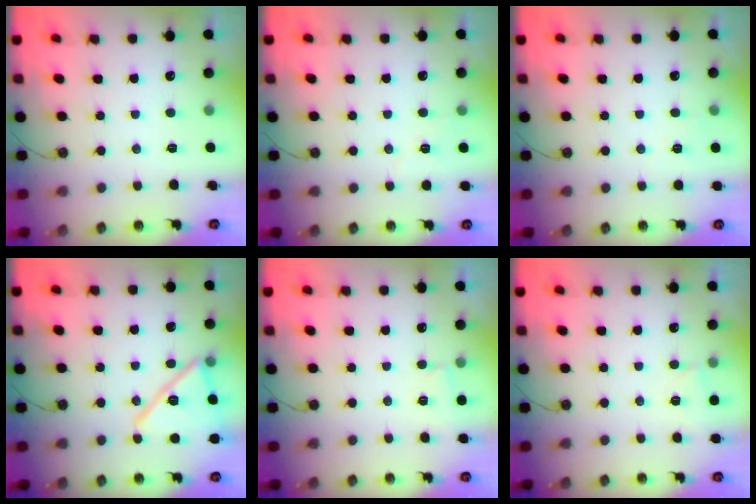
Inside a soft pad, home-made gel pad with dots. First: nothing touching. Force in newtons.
{"total": 5.9, "press": 5.4, "slide": 2.4}
{"total": 7.9, "press": 4.8, "slide": 6.3}
{"total": 14.9, "press": 14.7, "slide": 2.5}
{"total": 2.1, "press": 2.1, "slide": 0.4}
{"total": 2.7, "press": 2.6, "slide": 0.7}